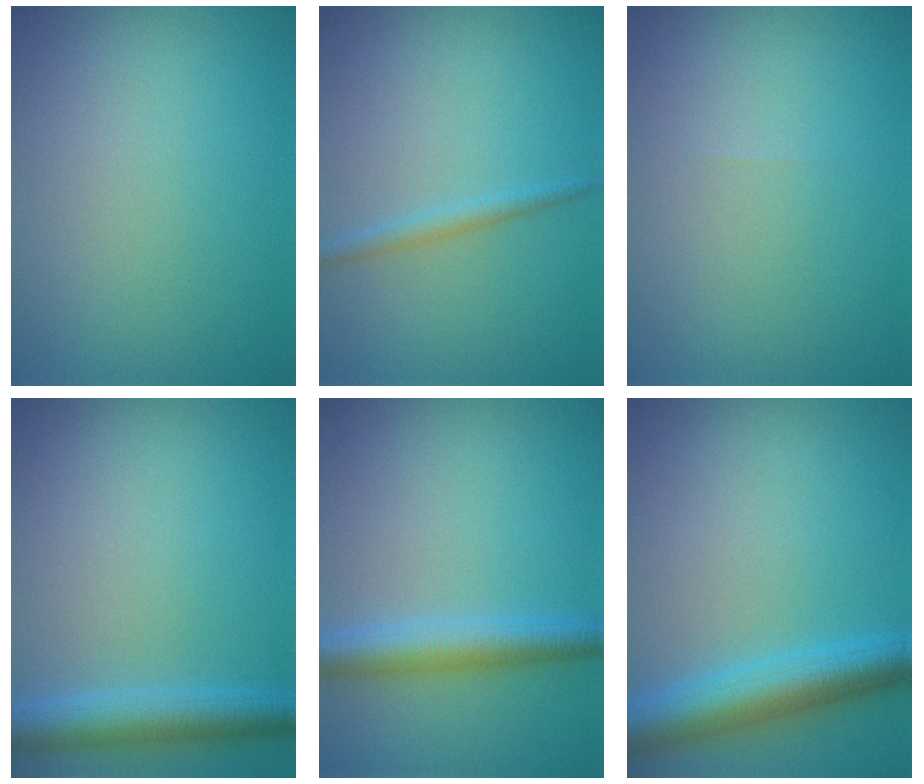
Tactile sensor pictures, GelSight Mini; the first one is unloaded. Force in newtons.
{"total": 1.3, "press": 1.3, "slide": 0.1}
{"total": 0.0}
{"total": 3.9, "press": 3.9, "slide": 0.2}
{"total": 3.8, "press": 3.8, "slide": 0.1}
{"total": 5.5, "press": 5.5, "slide": 0.2}